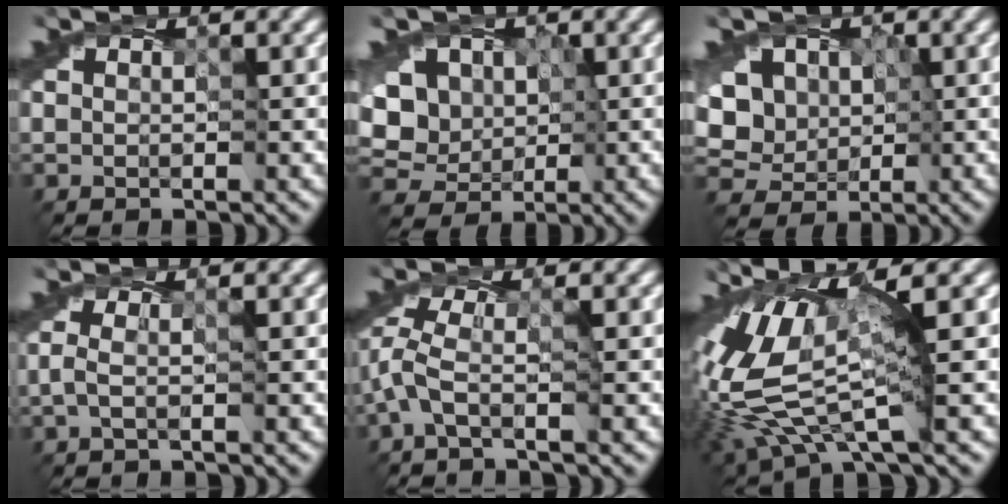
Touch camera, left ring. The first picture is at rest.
{"total": 6.7, "force": [1.4, 5.7, 3.2], "torque": [-0.054, 0.023, 0.005]}
{"total": 6.0, "force": [1.4, 5.1, 2.9], "torque": [-0.051, 0.021, 0.012]}
{"total": 1.1, "force": [-0.1, 0.1, 1.0], "torque": [-0.028, -0.003, -0.006]}
{"total": 2.9, "force": [-1.4, 0.7, 2.4], "torque": [-0.068, -0.001, -0.041]}
{"total": 9.5, "force": [1.1, 3.0, 8.9], "torque": [-0.212, 0.004, 0.022]}